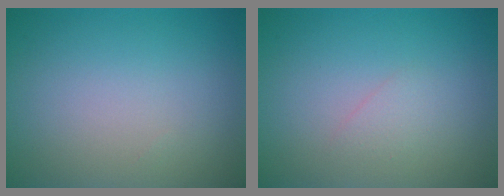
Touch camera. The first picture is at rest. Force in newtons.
{"total": 1.0, "press": 1.0, "slide": 0.1}